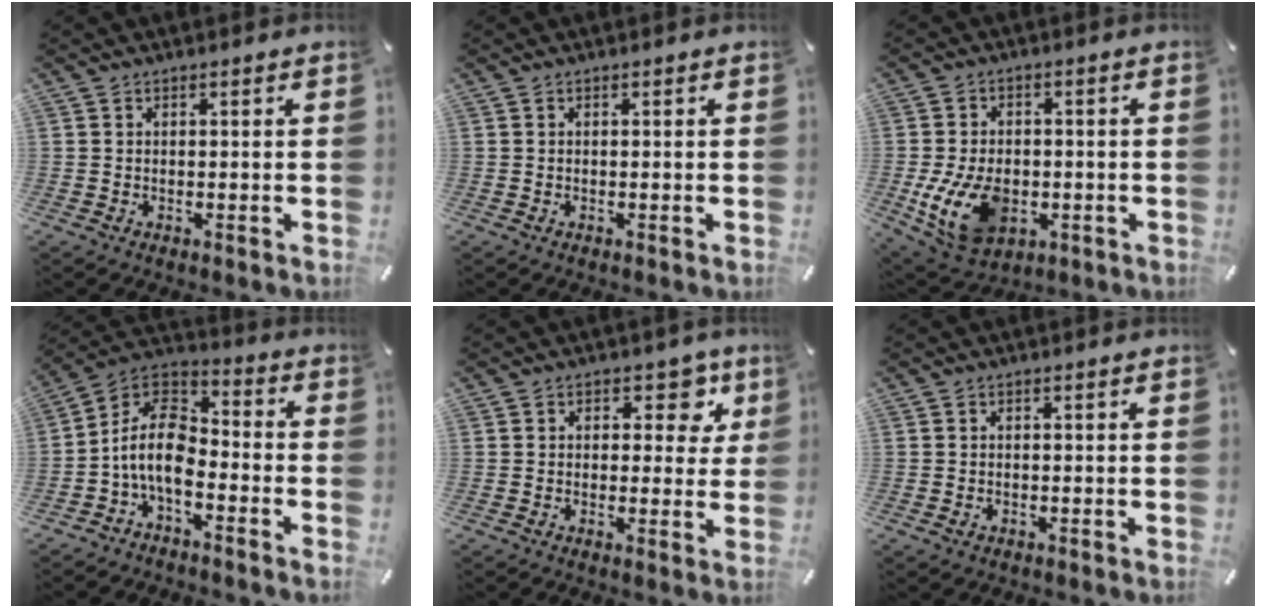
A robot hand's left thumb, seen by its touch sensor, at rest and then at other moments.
{"total": 0.0}
{"total": 13.5, "force": [-3.1, 9.6, 9.0], "torque": [-0.186, 0.001, -0.053]}
{"total": 12.2, "force": [-4.9, 7.0, 8.7], "torque": [-0.193, 0.012, -0.097]}
{"total": 7.7, "force": [3.1, 5.1, 4.8], "torque": [-0.043, -0.014, 0.045]}
{"total": 1.1, "force": [-0.4, 0.8, 0.5], "torque": [-0.011, 0.003, -0.010]}